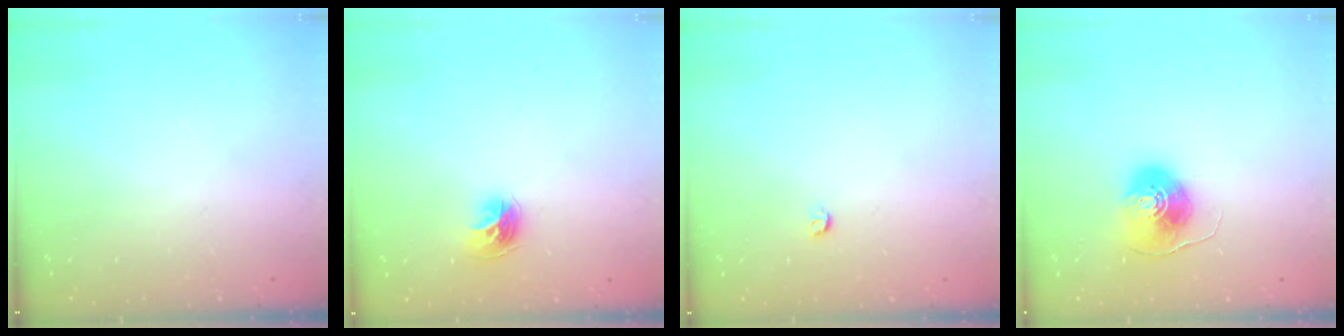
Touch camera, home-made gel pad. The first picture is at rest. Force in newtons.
{"total": 8.0, "press": 8.0, "slide": 0.7}
{"total": 3.2, "press": 3.2, "slide": 0.4}
{"total": 8.1, "press": 8.1, "slide": 0.3}